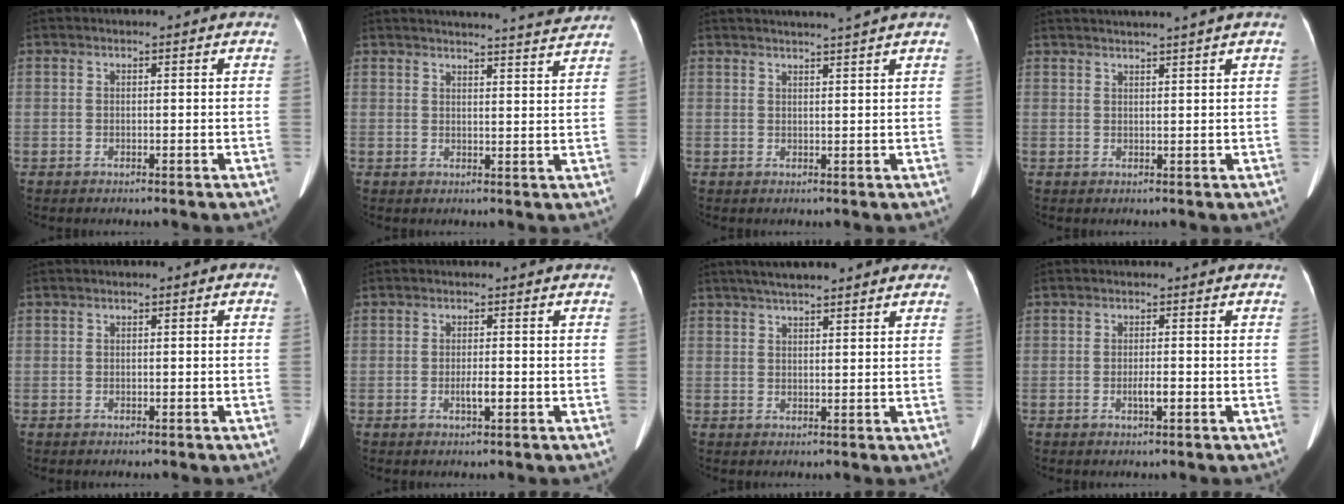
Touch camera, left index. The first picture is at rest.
{"total": 11.7, "force": [11.3, -0.8, 3.0], "torque": [-0.042, -0.022, 0.128]}
{"total": 5.1, "force": [4.4, -1.3, 2.1], "torque": [-0.023, 0.006, 0.056]}
{"total": 5.5, "force": [4.8, -1.3, 2.4], "torque": [-0.027, 0.017, 0.060]}
{"total": 0.6, "force": [-0.3, 0.5, 0.4], "torque": [-0.003, 0.007, -0.007]}
{"total": 1.8, "force": [-0.6, 0.2, 1.7], "torque": [-0.031, -0.001, -0.011]}
{"total": 9.2, "force": [7.4, 1.5, 5.2], "torque": [-0.070, 0.034, 0.102]}
{"total": 2.0, "force": [-0.7, 0.3, 1.8], "torque": [-0.034, -0.001, -0.013]}